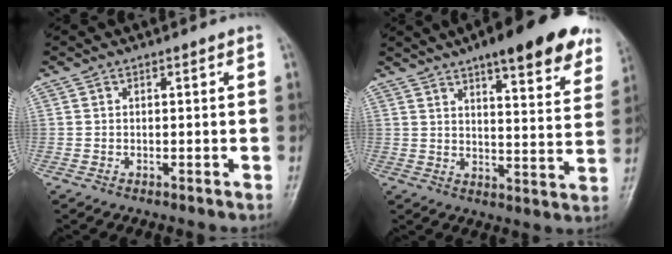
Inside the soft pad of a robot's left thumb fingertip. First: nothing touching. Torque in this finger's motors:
{"motor_torque": [0.31, 0.22, 1.42, -1.35, 0.06]}